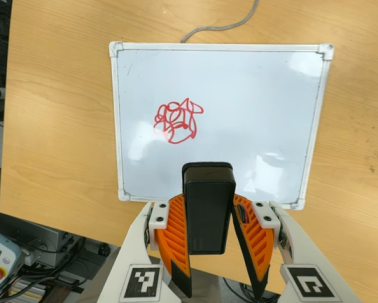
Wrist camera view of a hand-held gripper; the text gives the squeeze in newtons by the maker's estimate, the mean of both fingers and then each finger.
{"total": 5.8, "left": 5.0, "right": 6.7}